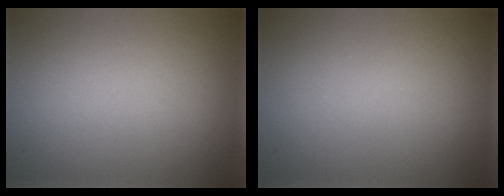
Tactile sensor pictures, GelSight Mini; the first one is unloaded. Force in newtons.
{"total": 0.0}